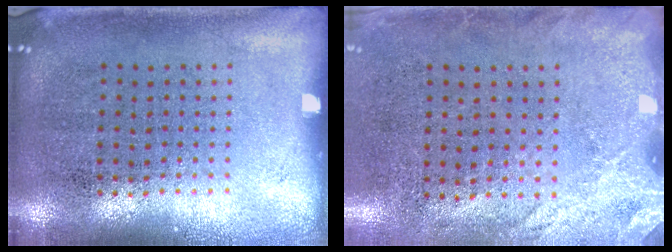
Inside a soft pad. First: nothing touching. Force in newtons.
{"total": 2.7, "press": 2.1, "slide": 1.7}